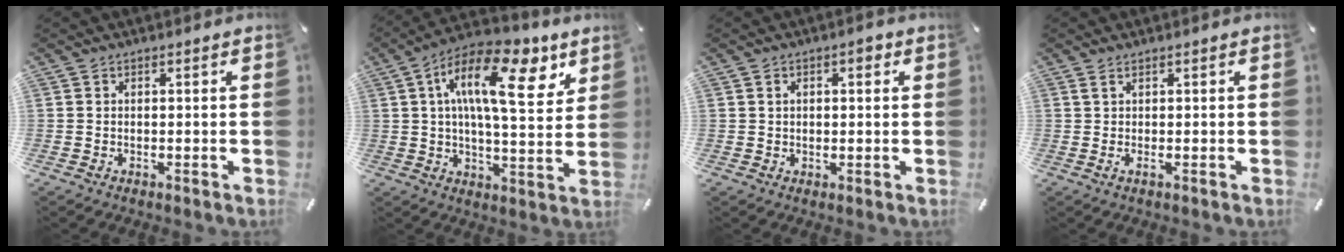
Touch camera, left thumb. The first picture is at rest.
{"total": 18.7, "force": [7.8, 7.7, 15.1], "torque": [-0.251, -0.026, 0.123]}
{"total": 2.5, "force": [0.6, 1.6, 1.8], "torque": [-0.029, 0.004, 0.007]}
{"total": 1.9, "force": [0.1, 0.1, 1.9], "torque": [-0.034, -0.007, 0.003]}